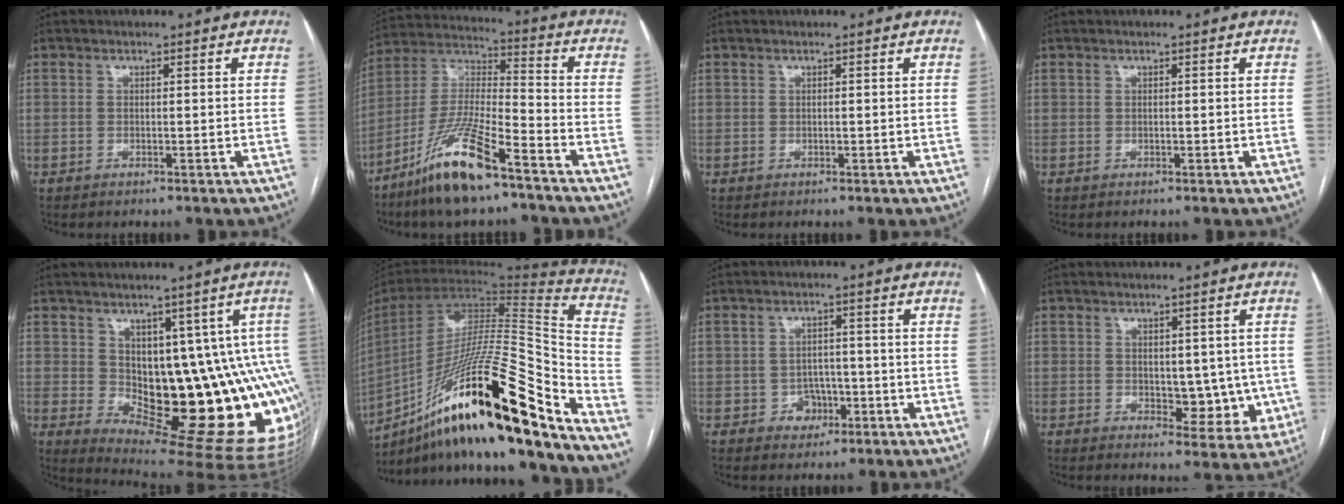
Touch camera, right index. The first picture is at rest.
{"total": 15.0, "force": [-9.8, 2.2, 11.1], "torque": [-0.232, -0.014, -0.185]}
{"total": 0.0}
{"total": 0.0}
{"total": 18.6, "force": [-0.7, 7.4, 17.0], "torque": [-0.126, 0.014, 0.009]}
{"total": 32.0, "force": [-19.4, 3.7, 25.1], "torque": [-0.406, -0.018, -0.329]}
{"total": 3.7, "force": [-1.3, 3.2, 1.2], "torque": [-0.009, 0.010, -0.013]}
{"total": 7.0, "force": [-0.1, 4.3, 5.5], "torque": [-0.045, 0.000, 0.010]}